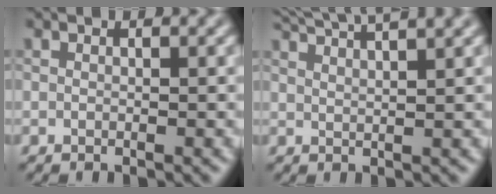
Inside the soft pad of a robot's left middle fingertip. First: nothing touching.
{"total": 6.4, "force": [5.2, 1.5, 3.4], "torque": [-0.035, 0.035, 0.045]}